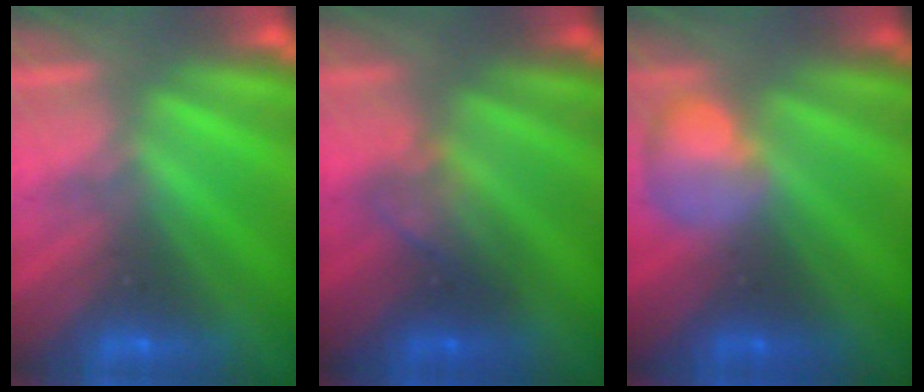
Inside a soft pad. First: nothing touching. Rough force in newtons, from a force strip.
{"total": 2.3}
{"total": 2.4}